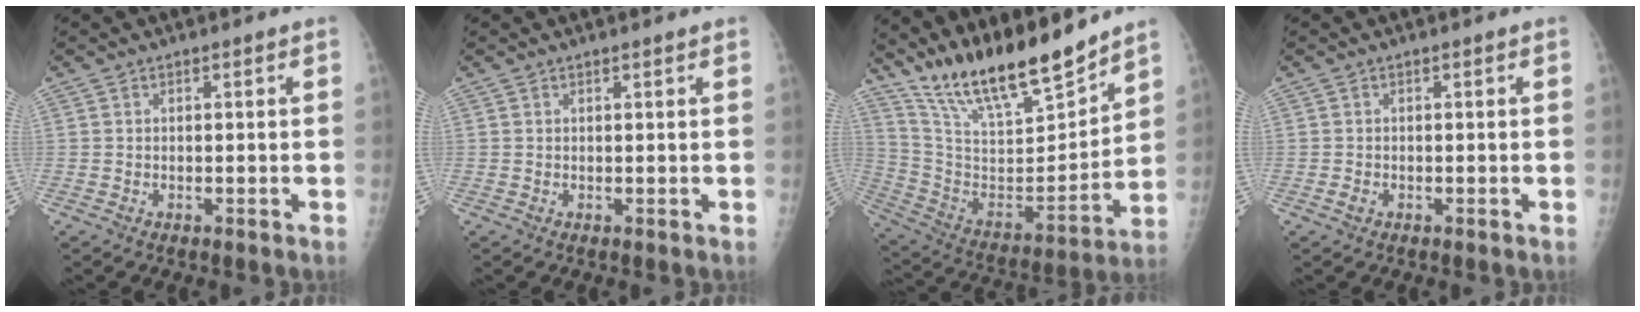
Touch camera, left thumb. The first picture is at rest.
{"total": 1.0, "force": [0.8, 0.0, 0.6], "torque": [-0.007, 0.001, 0.014]}
{"total": 20.5, "force": [17.5, 4.1, 9.9], "torque": [-0.141, -0.102, 0.318]}
{"total": 0.9, "force": [-0.3, 0.6, 0.6], "torque": [-0.010, 0.003, -0.002]}